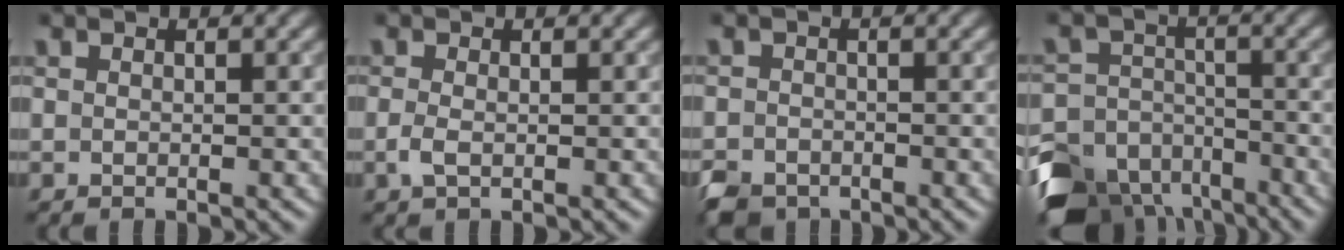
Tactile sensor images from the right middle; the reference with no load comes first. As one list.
[{"total": 1.2, "force": [-0.3, 0.5, 1.1], "torque": [-0.025, -0.004, -0.008]}, {"total": 2.6, "force": [-2.1, 1.4, 0.7], "torque": [-0.008, -0.005, -0.045]}, {"total": 10.3, "force": [-7.7, 5.9, 3.4], "torque": [-0.057, -0.010, -0.128]}]